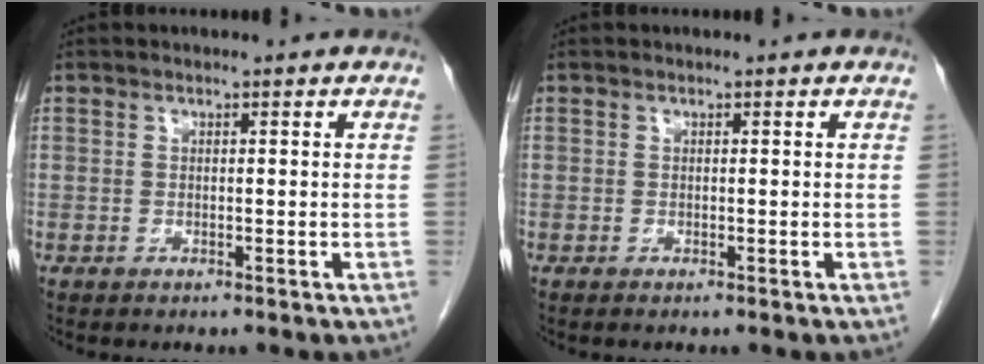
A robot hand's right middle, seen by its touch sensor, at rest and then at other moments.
{"total": 0.0}